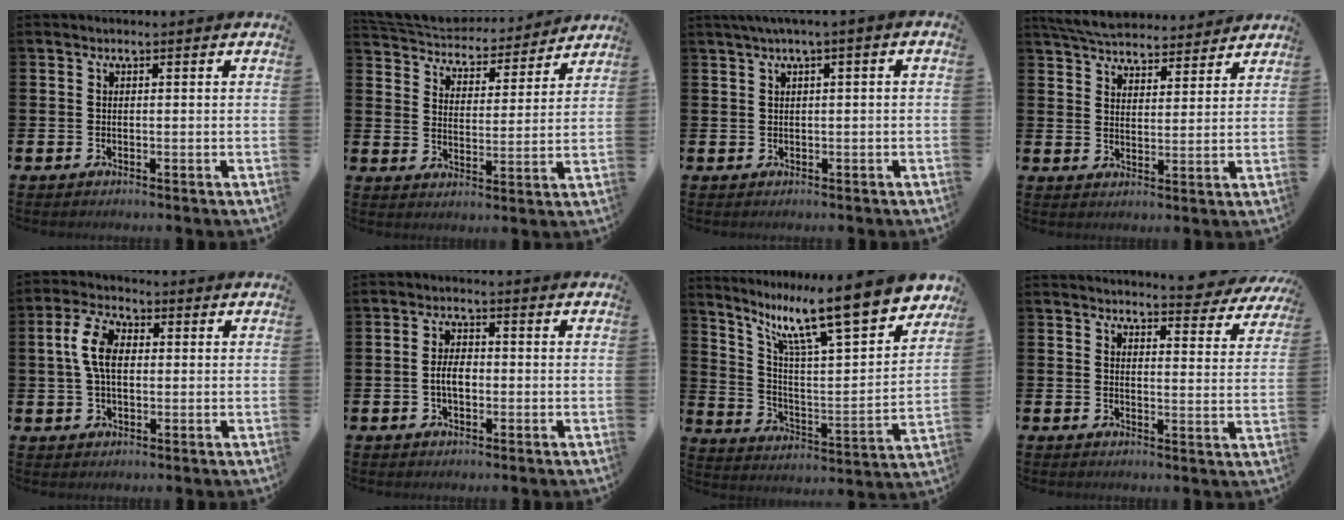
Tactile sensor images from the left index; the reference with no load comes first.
{"total": 5.1, "force": [4.9, 1.6, 0.2], "torque": [-0.040, -0.042, 0.081]}
{"total": 1.7, "force": [0.5, -0.1, 1.6], "torque": [-0.034, 0.003, 0.011]}
{"total": 6.4, "force": [6.1, 1.3, 1.2], "torque": [-0.052, -0.030, 0.112]}
{"total": 6.4, "force": [1.4, 3.8, 4.9], "torque": [-0.094, 0.016, 0.021]}
{"total": 3.3, "force": [-0.4, 1.9, 2.7], "torque": [-0.043, 0.003, -0.012]}
{"total": 14.3, "force": [11.3, 2.4, 8.4], "torque": [-0.177, -0.080, 0.184]}
{"total": 4.1, "force": [4.1, 0.5, 0.4], "torque": [-0.004, -0.033, 0.069]}